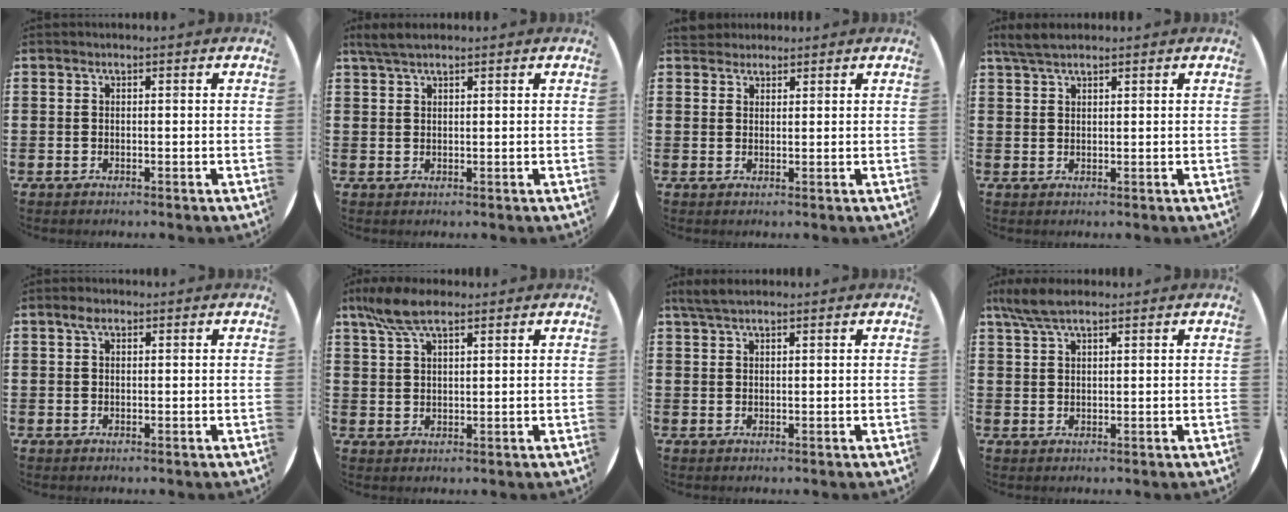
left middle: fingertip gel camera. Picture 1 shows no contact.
{"total": 2.4, "force": [1.9, 0.4, 1.3], "torque": [-0.029, 0.004, 0.035]}
{"total": 2.1, "force": [2.0, 0.7, -0.1], "torque": [-0.003, 0.004, 0.040]}
{"total": 2.9, "force": [2.4, 0.6, 1.5], "torque": [-0.035, 0.007, 0.045]}
{"total": 1.7, "force": [0.9, 1.0, 1.1], "torque": [-0.017, 0.003, 0.014]}
{"total": 6.4, "force": [4.6, 2.1, 4.0], "torque": [-0.088, 0.001, 0.085]}
{"total": 2.6, "force": [2.1, 0.6, 1.5], "torque": [-0.032, 0.005, 0.039]}
{"total": 4.7, "force": [3.5, 1.2, 2.9], "torque": [-0.063, 0.003, 0.064]}